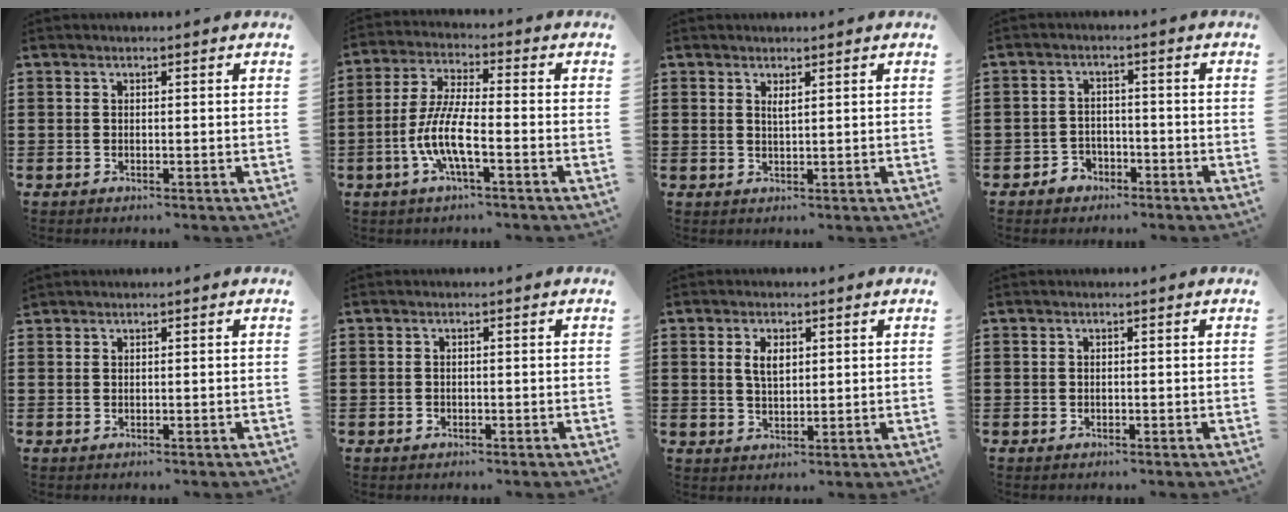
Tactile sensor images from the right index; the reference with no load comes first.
{"total": 7.9, "force": [-3.1, 1.6, 7.1], "torque": [-0.167, -0.014, -0.066]}
{"total": 1.1, "force": [0.7, 0.2, 0.8], "torque": [-0.017, 0.001, 0.013]}
{"total": 2.7, "force": [-2.1, 1.7, 0.2], "torque": [-0.013, 0.006, -0.046]}
{"total": 0.0}
{"total": 0.6, "force": [-0.3, 0.5, 0.2], "torque": [-0.005, 0.004, -0.008]}
{"total": 3.3, "force": [1.0, 1.7, 2.7], "torque": [-0.057, 0.008, 0.016]}
{"total": 0.0}